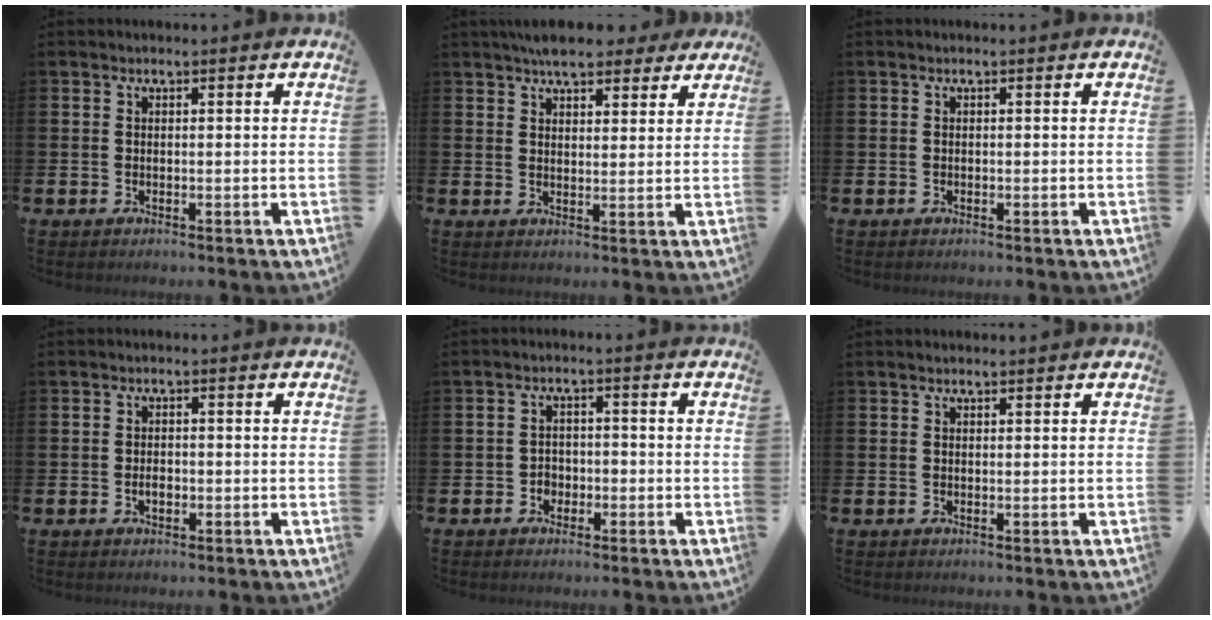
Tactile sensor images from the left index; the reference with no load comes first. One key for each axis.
{"total": 6.6, "fx": 5.9, "fy": 2.2, "fz": 2.0, "tx": -0.037, "ty": -0.020, "tz": 0.107}
{"total": 0.0}
{"total": 1.6, "fx": -0.5, "fy": 1.0, "fz": 1.2, "tx": -0.022, "ty": 0.003, "tz": -0.011}
{"total": 2.3, "fx": -1.4, "fy": 1.8, "fz": 0.5, "tx": -0.014, "ty": 0.005, "tz": -0.032}
{"total": 0.6, "fx": 0.5, "fy": 0.1, "fz": 0.2, "tx": -0.003, "ty": 0.001, "tz": 0.010}